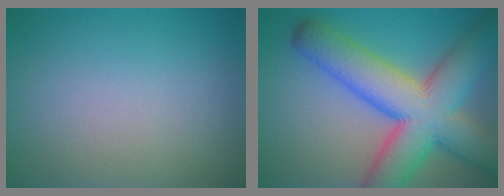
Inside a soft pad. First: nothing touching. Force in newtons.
{"total": 12.2, "press": 12.2, "slide": 0.5}